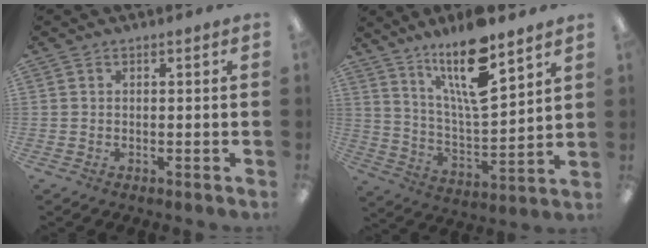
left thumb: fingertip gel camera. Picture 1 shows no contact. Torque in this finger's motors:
{"motor_torque": [0.34, 0.34, 1.66, -1.09, 0.13]}